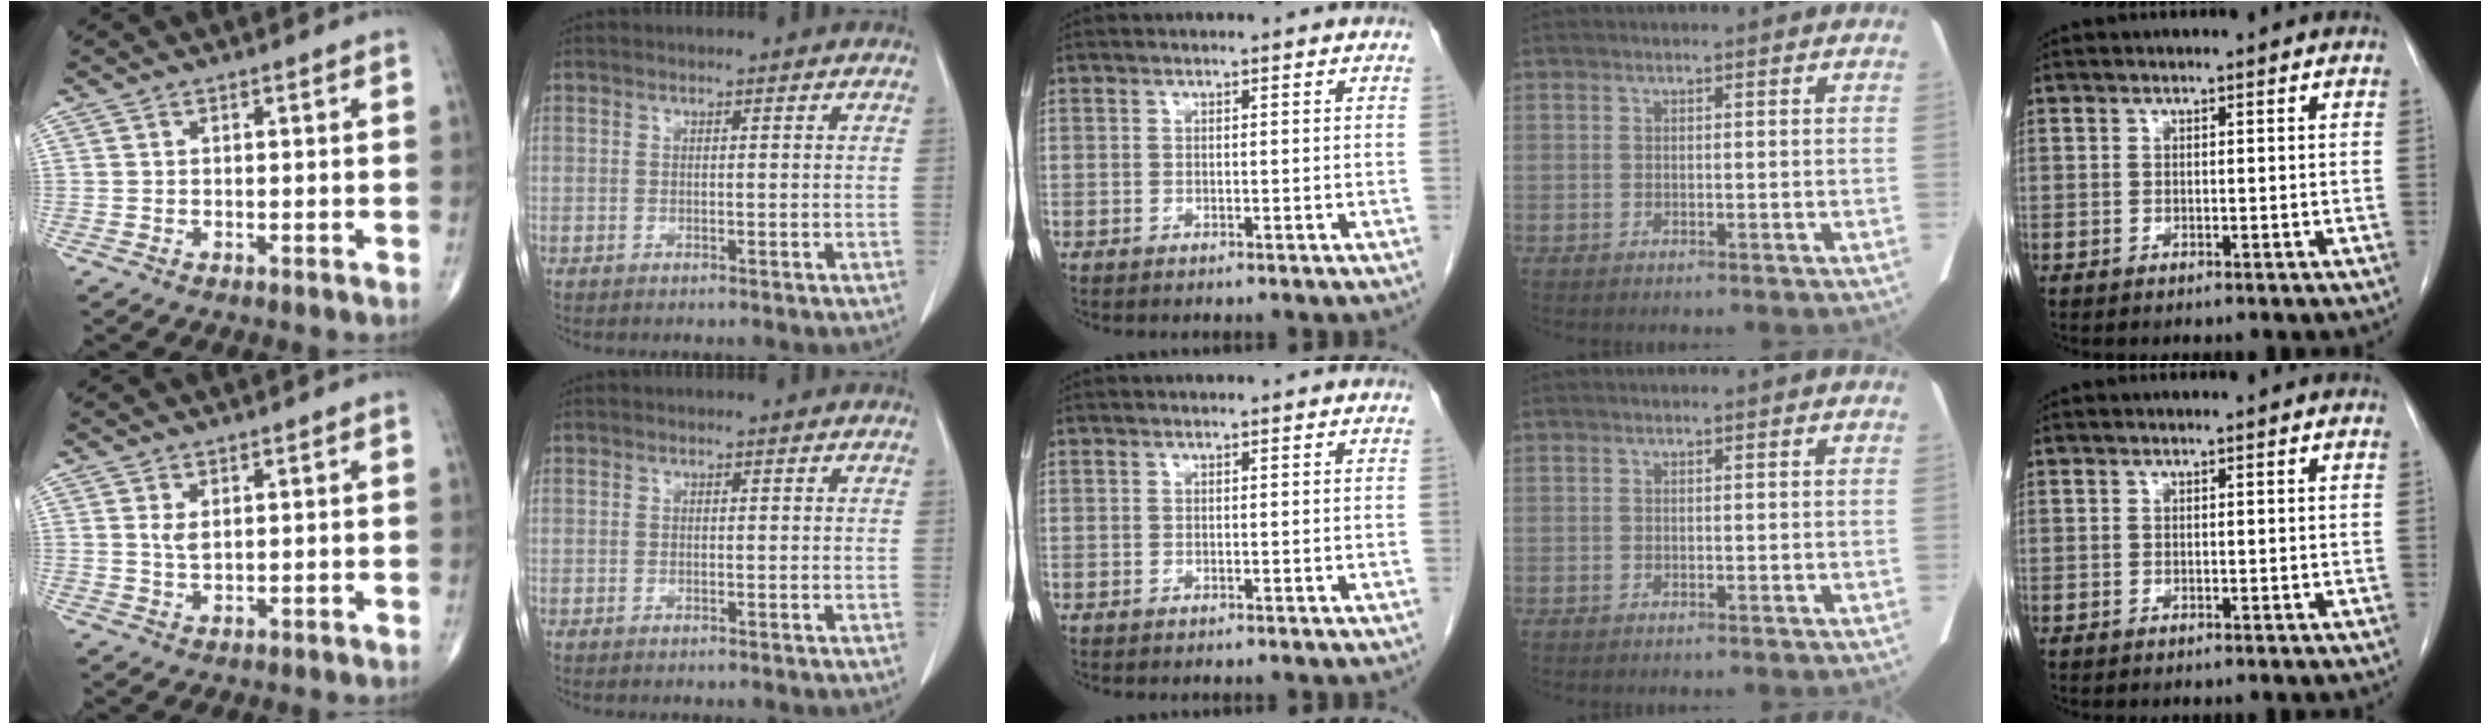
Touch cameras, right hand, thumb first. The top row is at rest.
{"thumb": {"total": 2.3, "force": [0.8, 1.1, 1.8], "torque": [-0.034, -0.007, 0.020]}}